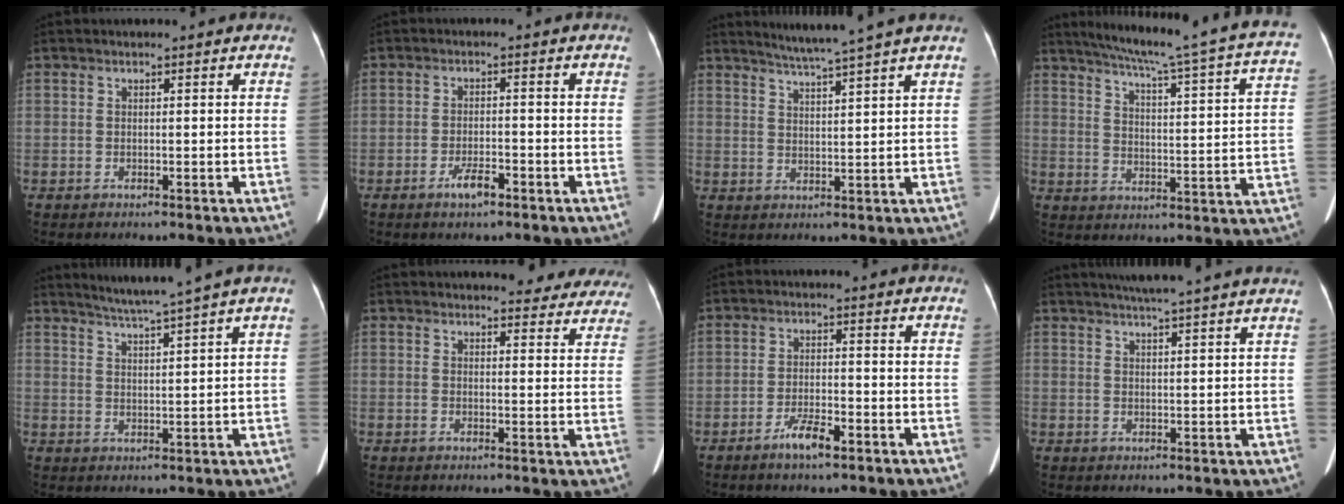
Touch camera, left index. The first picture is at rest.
{"total": 3.3, "force": [-2.3, 0.8, 2.2], "torque": [-0.044, -0.002, -0.042]}
{"total": 6.8, "force": [5.7, -1.9, 3.2], "torque": [-0.053, 0.002, 0.090]}
{"total": 24.9, "force": [20.6, 0.2, 13.9], "torque": [-0.206, -0.038, 0.253]}
{"total": 6.0, "force": [4.9, -1.9, 2.9], "torque": [-0.049, 0.000, 0.086]}
{"total": 13.3, "force": [12.5, 3.5, 3.0], "torque": [0.008, -0.027, 0.112]}
{"total": 4.2, "force": [-2.9, 0.8, 2.9], "torque": [-0.060, -0.005, -0.054]}
{"total": 11.4, "force": [9.9, -0.9, 5.7], "torque": [-0.088, 0.019, 0.118]}